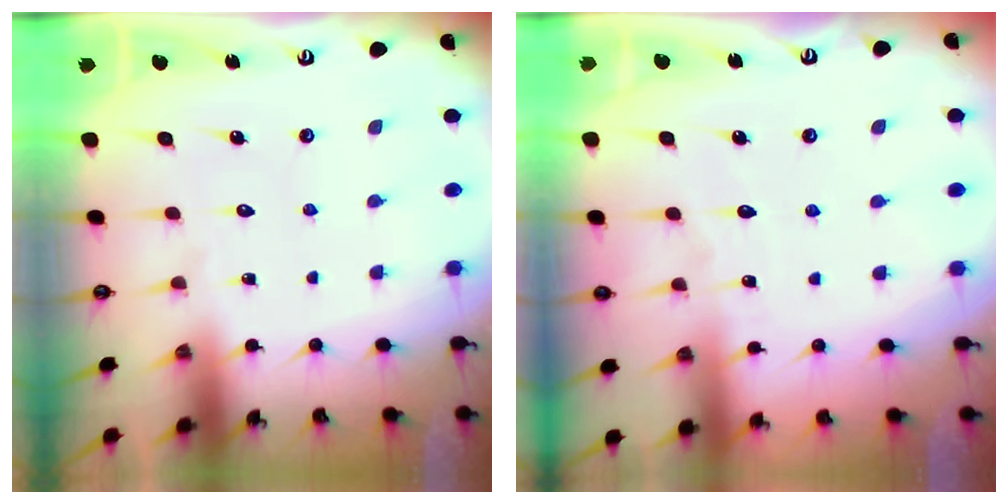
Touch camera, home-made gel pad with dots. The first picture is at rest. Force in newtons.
{"total": 2.3, "press": 2.3, "slide": 0.3}